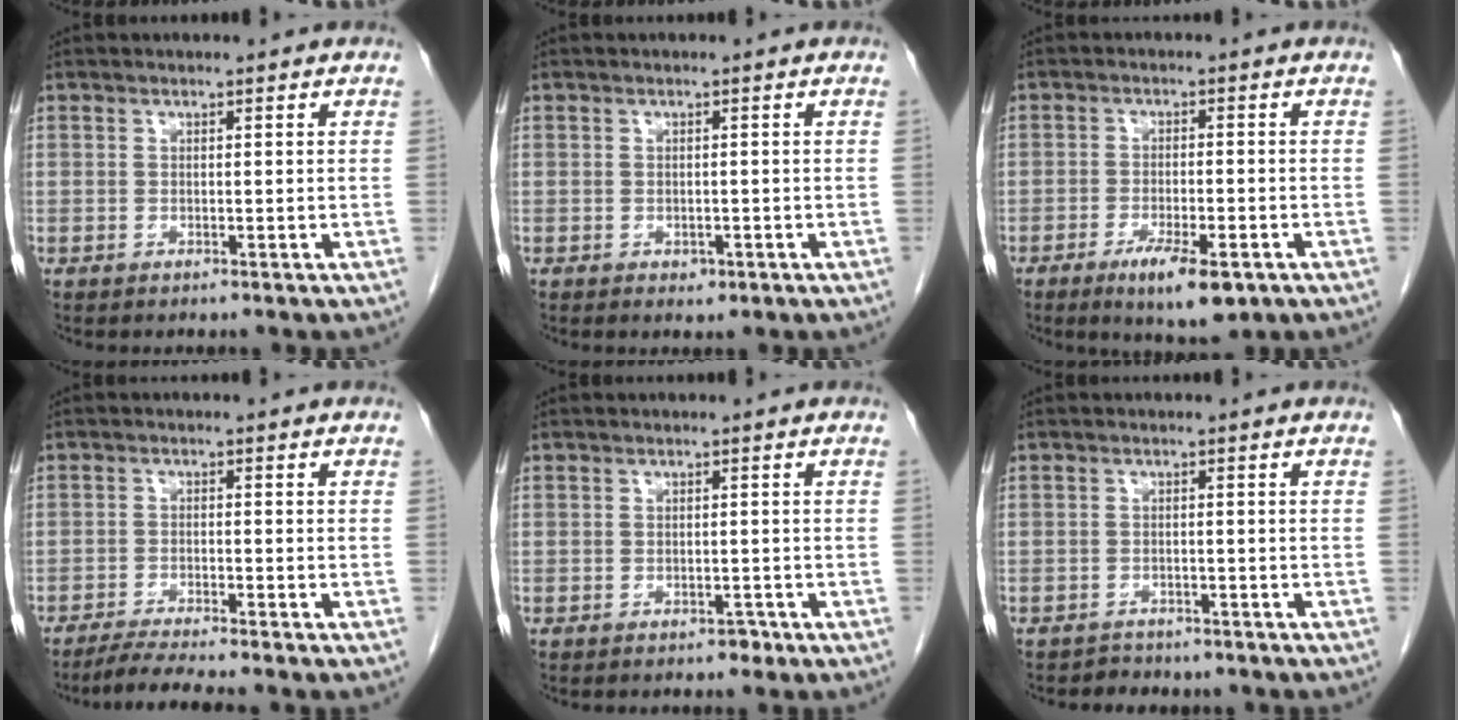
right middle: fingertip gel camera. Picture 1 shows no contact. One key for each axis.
{"total": 1.1, "fx": -0.5, "fy": 0.7, "fz": 0.7, "tx": -0.014, "ty": -0.002, "tz": -0.001}
{"total": 7.4, "fx": -4.1, "fy": 1.7, "fz": 5.9, "tx": -0.101, "ty": -0.015, "tz": -0.058}
{"total": 5.1, "fx": -4.5, "fy": -0.9, "fz": 2.3, "tx": -0.046, "ty": -0.021, "tz": -0.078}
{"total": 0.6, "fx": -0.5, "fy": 0.3, "fz": 0.3, "tx": -0.011, "ty": -0.002, "tz": -0.004}
{"total": 3.0, "fx": -2.6, "fy": 1.5, "fz": 0.0, "tx": -0.014, "ty": 0.002, "tz": -0.035}